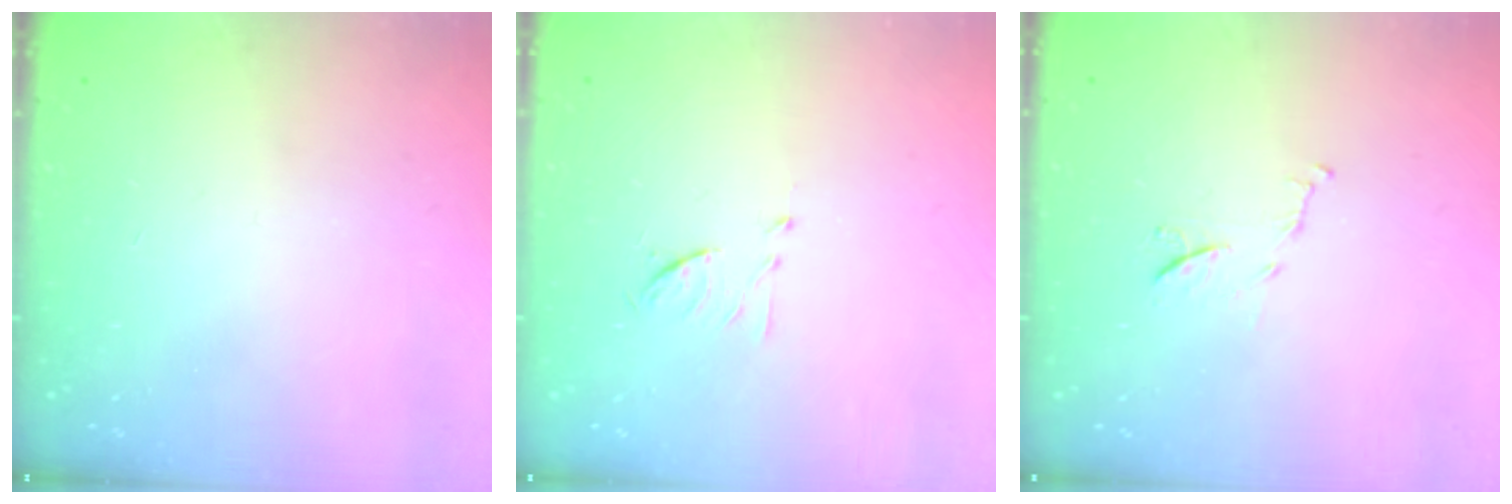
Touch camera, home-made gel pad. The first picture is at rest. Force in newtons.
{"total": 6.6, "press": 6.5, "slide": 0.9}
{"total": 6.0, "press": 6.0, "slide": 0.6}